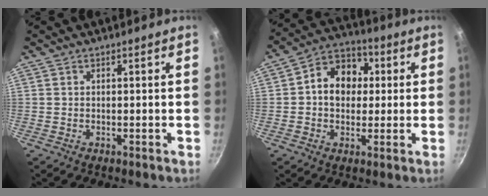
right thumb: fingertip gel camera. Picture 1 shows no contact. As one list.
[{"total": 11.0, "force": [1.4, 8.8, 6.5], "torque": [-0.059, 0.018, 0.003]}]